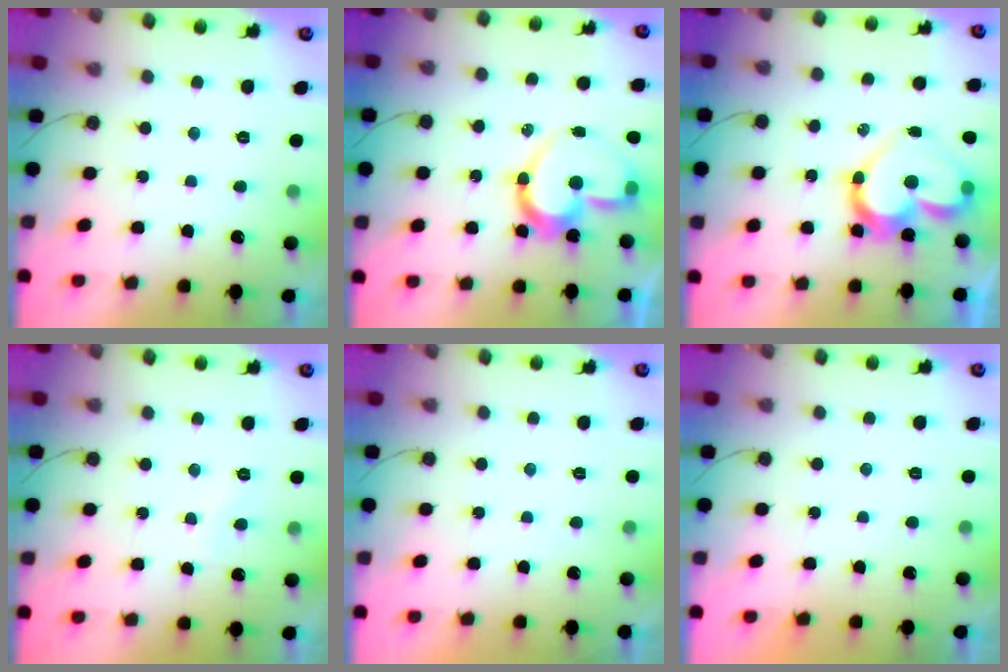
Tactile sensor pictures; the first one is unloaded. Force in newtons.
{"total": 16.2, "press": 16.1, "slide": 1.5}
{"total": 15.5, "press": 15.4, "slide": 1.3}
{"total": 4.3, "press": 4.3, "slide": 0.3}
{"total": 1.9, "press": 1.9, "slide": 0.0}
{"total": 1.6, "press": 1.6, "slide": 0.1}